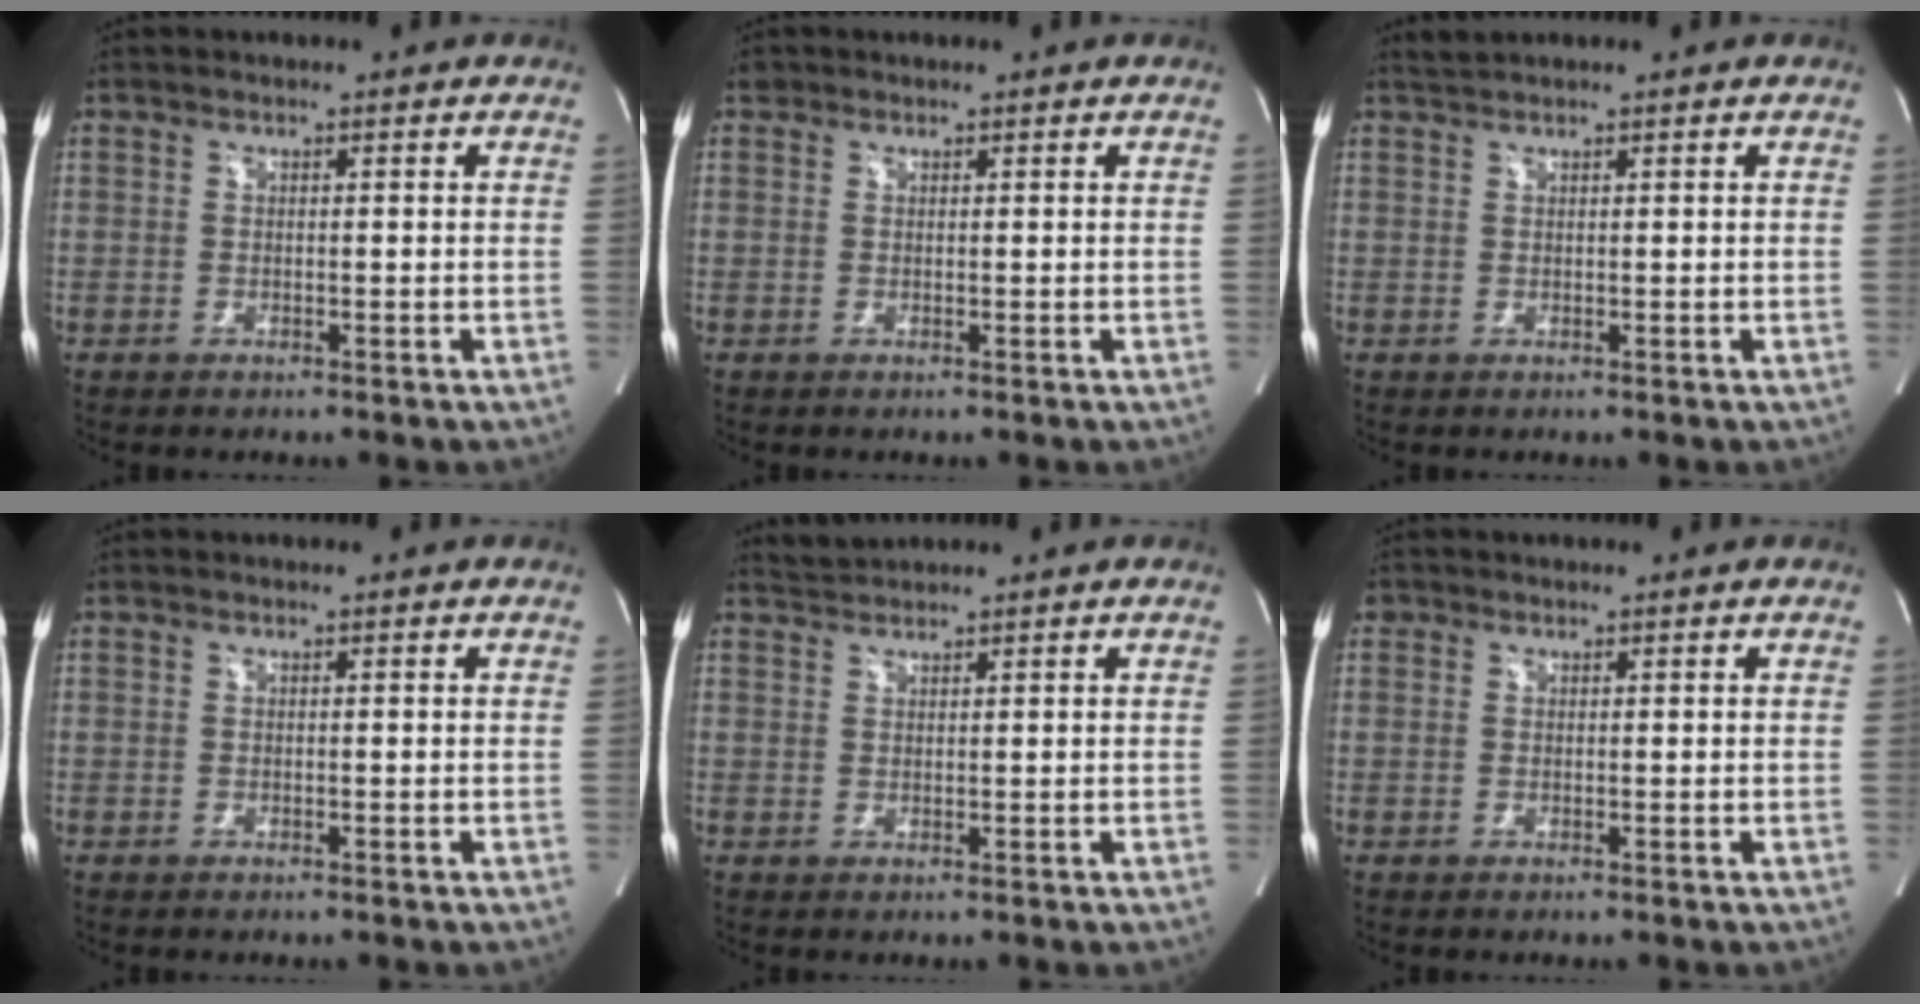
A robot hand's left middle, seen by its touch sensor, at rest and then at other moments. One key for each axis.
{"total": 0.6, "fx": 0.4, "fy": 0.5, "fz": 0.0, "tx": 0.001, "ty": 0.003, "tz": 0.005}
{"total": 1.0, "fx": 1.0, "fy": -0.3, "fz": 0.0, "tx": -0.005, "ty": 0.008, "tz": 0.026}
{"total": 0.0}
{"total": 1.7, "fx": 1.6, "fy": -0.3, "fz": -0.4, "tx": 0.000, "ty": 0.008, "tz": 0.040}
{"total": 0.7, "fx": 0.4, "fy": 0.6, "fz": 0.1, "tx": 0.007, "ty": 0.001, "tz": 0.004}